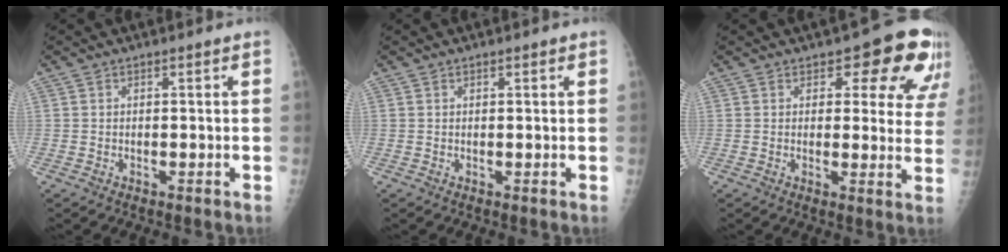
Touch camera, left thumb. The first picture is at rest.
{"total": 0.9, "force": [0.6, 0.4, 0.5], "torque": [-0.005, -0.001, 0.007]}
{"total": 12.1, "force": [7.5, 6.0, 7.4], "torque": [-0.031, -0.034, 0.072]}